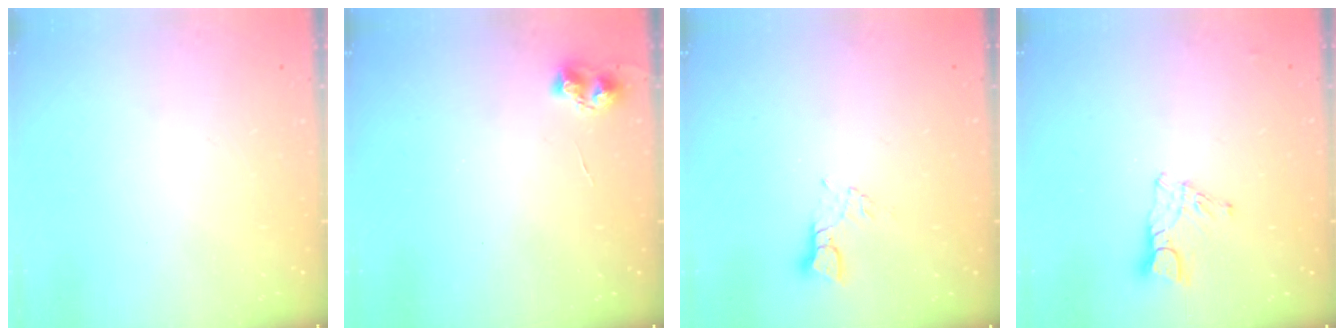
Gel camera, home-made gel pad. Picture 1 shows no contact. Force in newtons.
{"total": 6.2, "press": 6.1, "slide": 0.8}
{"total": 2.4, "press": 2.4, "slide": 0.2}
{"total": 7.0, "press": 7.0, "slide": 0.5}